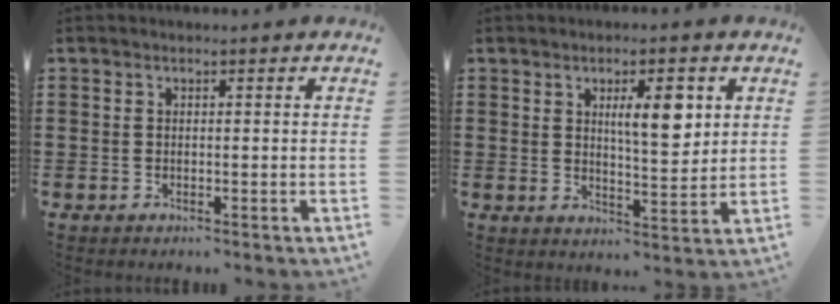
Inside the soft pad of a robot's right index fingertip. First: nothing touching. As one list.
[{"total": 6.7, "force": [2.4, 2.2, 5.8], "torque": [-0.095, -0.002, 0.034]}]